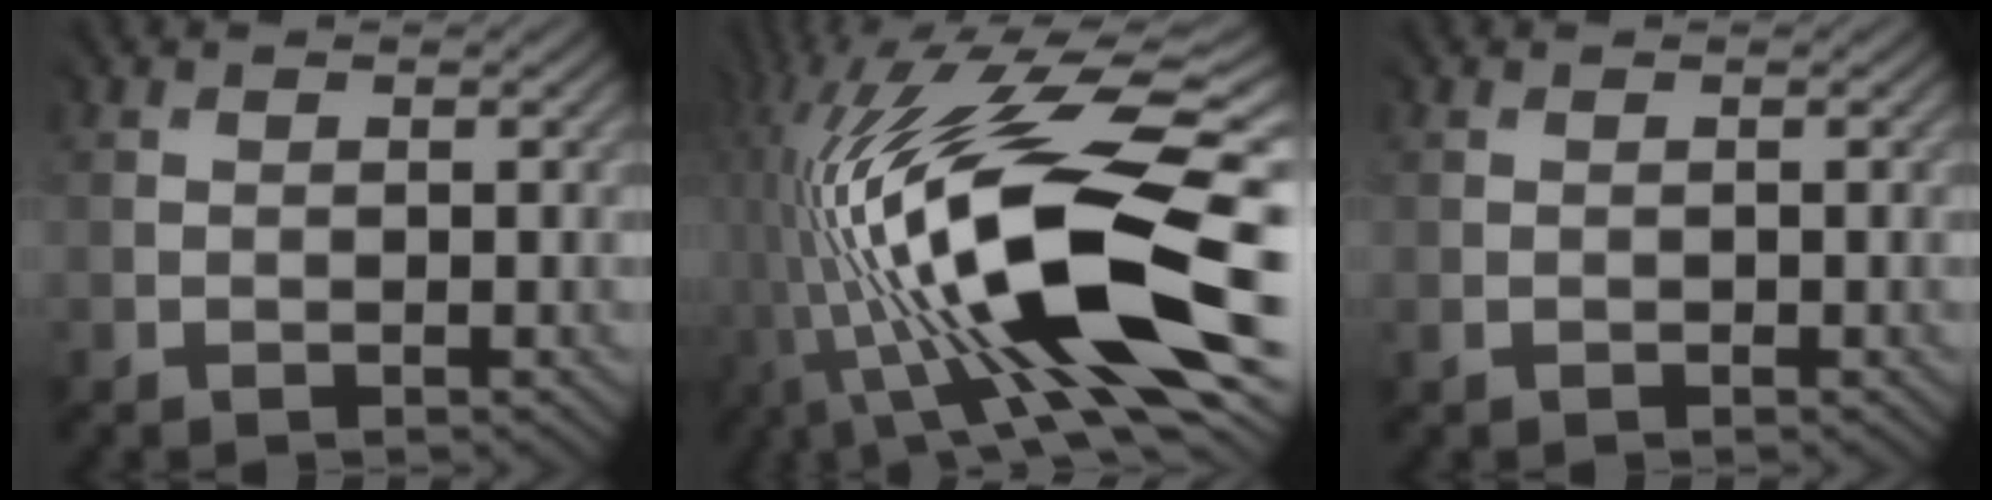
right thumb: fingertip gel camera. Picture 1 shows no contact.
{"total": 17.6, "force": [-2.6, 6.1, 16.3], "torque": [-0.322, -0.006, -0.053]}
{"total": 0.0}